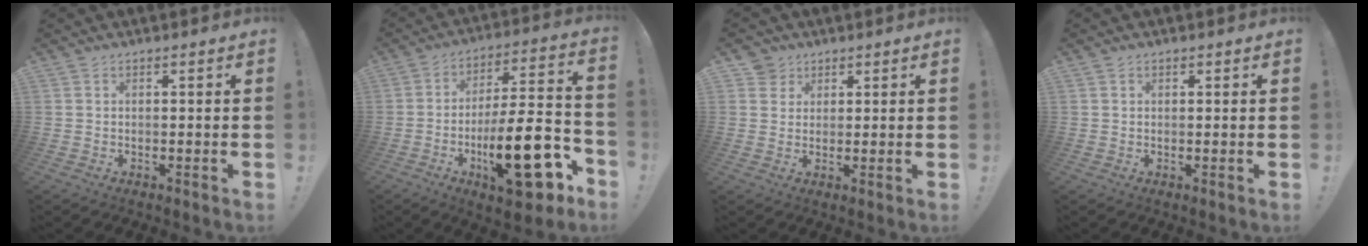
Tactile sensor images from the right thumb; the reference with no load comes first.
{"total": 25.4, "force": [-9.3, 8.7, 22.0], "torque": [-0.354, 0.055, -0.145]}
{"total": 4.3, "force": [2.5, 3.4, 0.5], "torque": [-0.008, -0.009, 0.048]}
{"total": 0.7, "force": [0.5, 0.5, 0.2], "torque": [-0.003, 0.001, 0.009]}